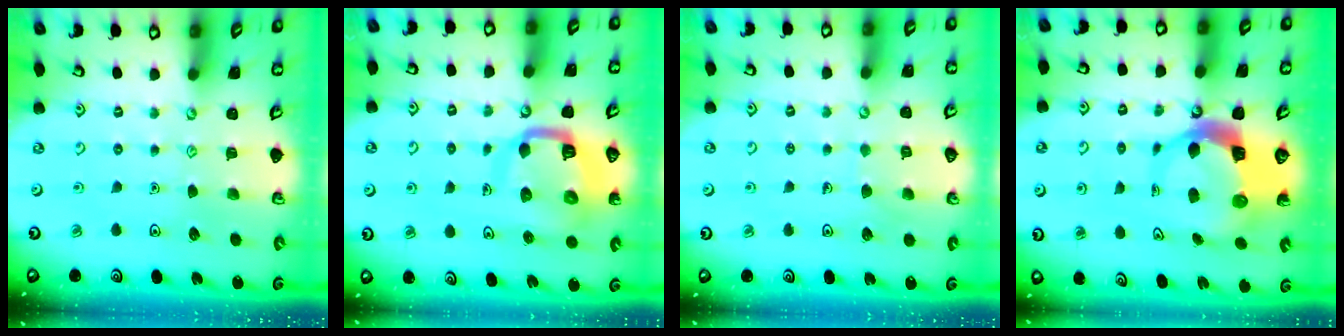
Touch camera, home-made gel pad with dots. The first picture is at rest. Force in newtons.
{"total": 11.9, "press": 11.9, "slide": 1.3}
{"total": 4.6, "press": 4.6, "slide": 0.3}
{"total": 8.6, "press": 8.5, "slide": 1.1}